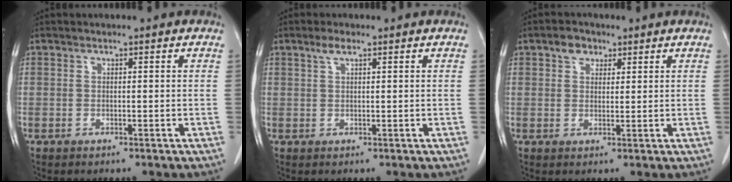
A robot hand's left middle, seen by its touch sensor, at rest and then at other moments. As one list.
[{"total": 1.8, "force": [1.2, 0.3, 1.3], "torque": [-0.030, 0.006, 0.025]}, {"total": 2.8, "force": [1.7, 1.9, 1.1], "torque": [-0.021, 0.007, 0.030]}]